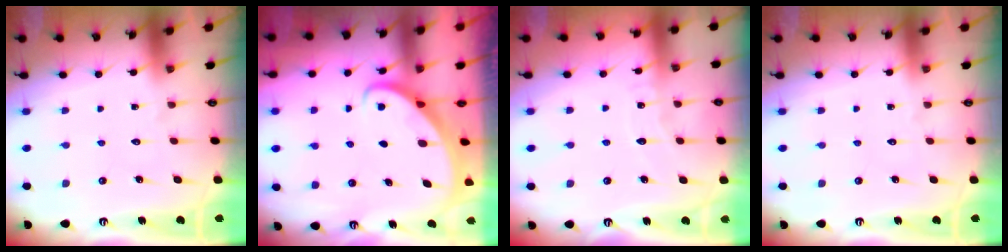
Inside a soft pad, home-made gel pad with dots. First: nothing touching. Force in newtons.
{"total": 2.5, "press": 2.5, "slide": 0.2}
{"total": 4.6, "press": 4.6, "slide": 0.4}
{"total": 0.0}